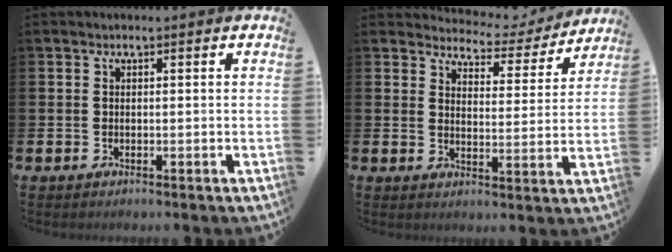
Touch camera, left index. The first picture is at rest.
{"total": 4.1, "force": [4.0, 1.2, 0.3], "torque": [-0.016, -0.039, 0.061]}